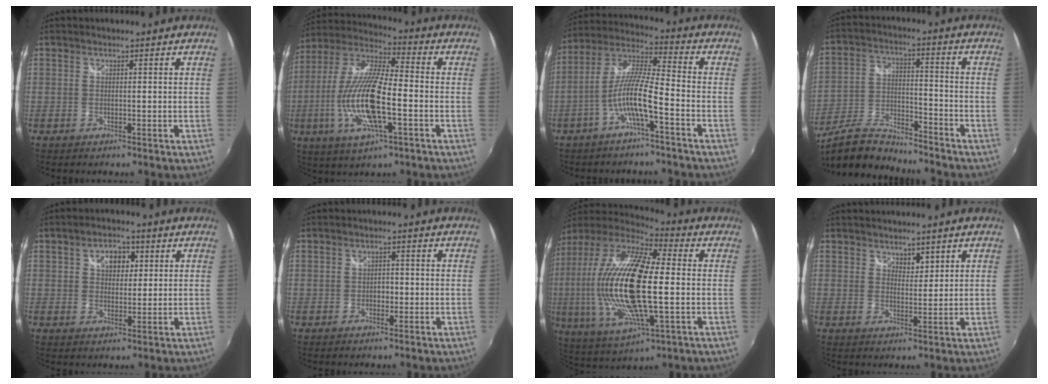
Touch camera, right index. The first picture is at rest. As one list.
[{"total": 18.0, "force": [-4.5, 4.9, 16.7], "torque": [-0.337, -0.013, -0.088]}, {"total": 8.9, "force": [-4.0, 0.6, 7.9], "torque": [-0.179, 0.010, -0.077]}, {"total": 12.9, "force": [-11.7, 2.7, 4.9], "torque": [-0.112, -0.010, -0.218]}, {"total": 5.7, "force": [2.0, 4.2, 3.3], "torque": [-0.046, 0.014, 0.033]}, {"total": 1.7, "force": [-0.5, 1.3, 0.8], "torque": [-0.012, 0.001, -0.009]}, {"total": 25.5, "force": [0.4, 8.2, 24.1], "torque": [-0.468, -0.010, -0.004]}, {"total": 2.7, "force": [2.1, 1.4, 1.1], "torque": [-0.012, -0.001, 0.035]}]